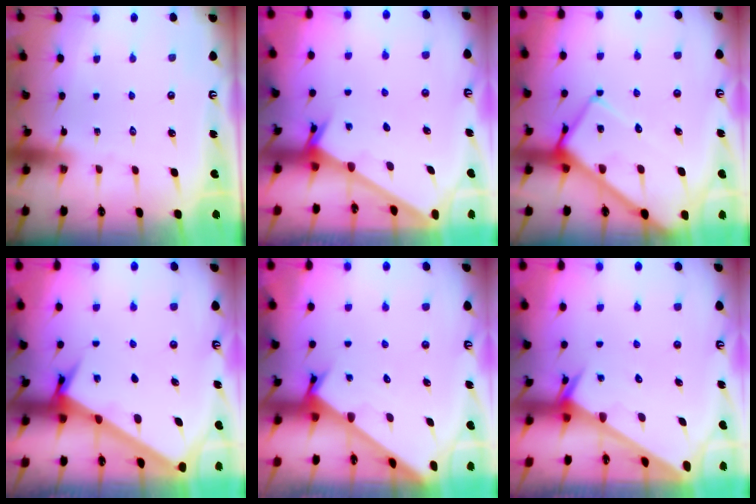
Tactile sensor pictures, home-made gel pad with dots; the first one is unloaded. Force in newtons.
{"total": 2.4, "press": 2.4, "slide": 0.2}
{"total": 12.9, "press": 12.9, "slide": 1.2}
{"total": 4.2, "press": 4.2, "slide": 0.5}
{"total": 2.4, "press": 2.4, "slide": 0.1}
{"total": 2.5, "press": 2.5, "slide": 0.1}